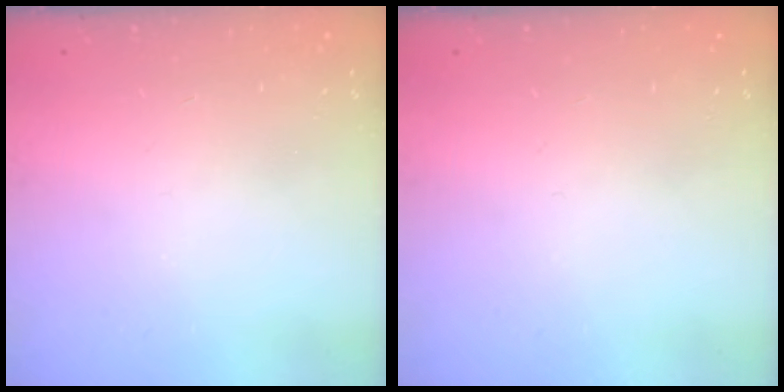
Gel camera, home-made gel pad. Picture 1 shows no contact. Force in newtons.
{"total": 0.0}